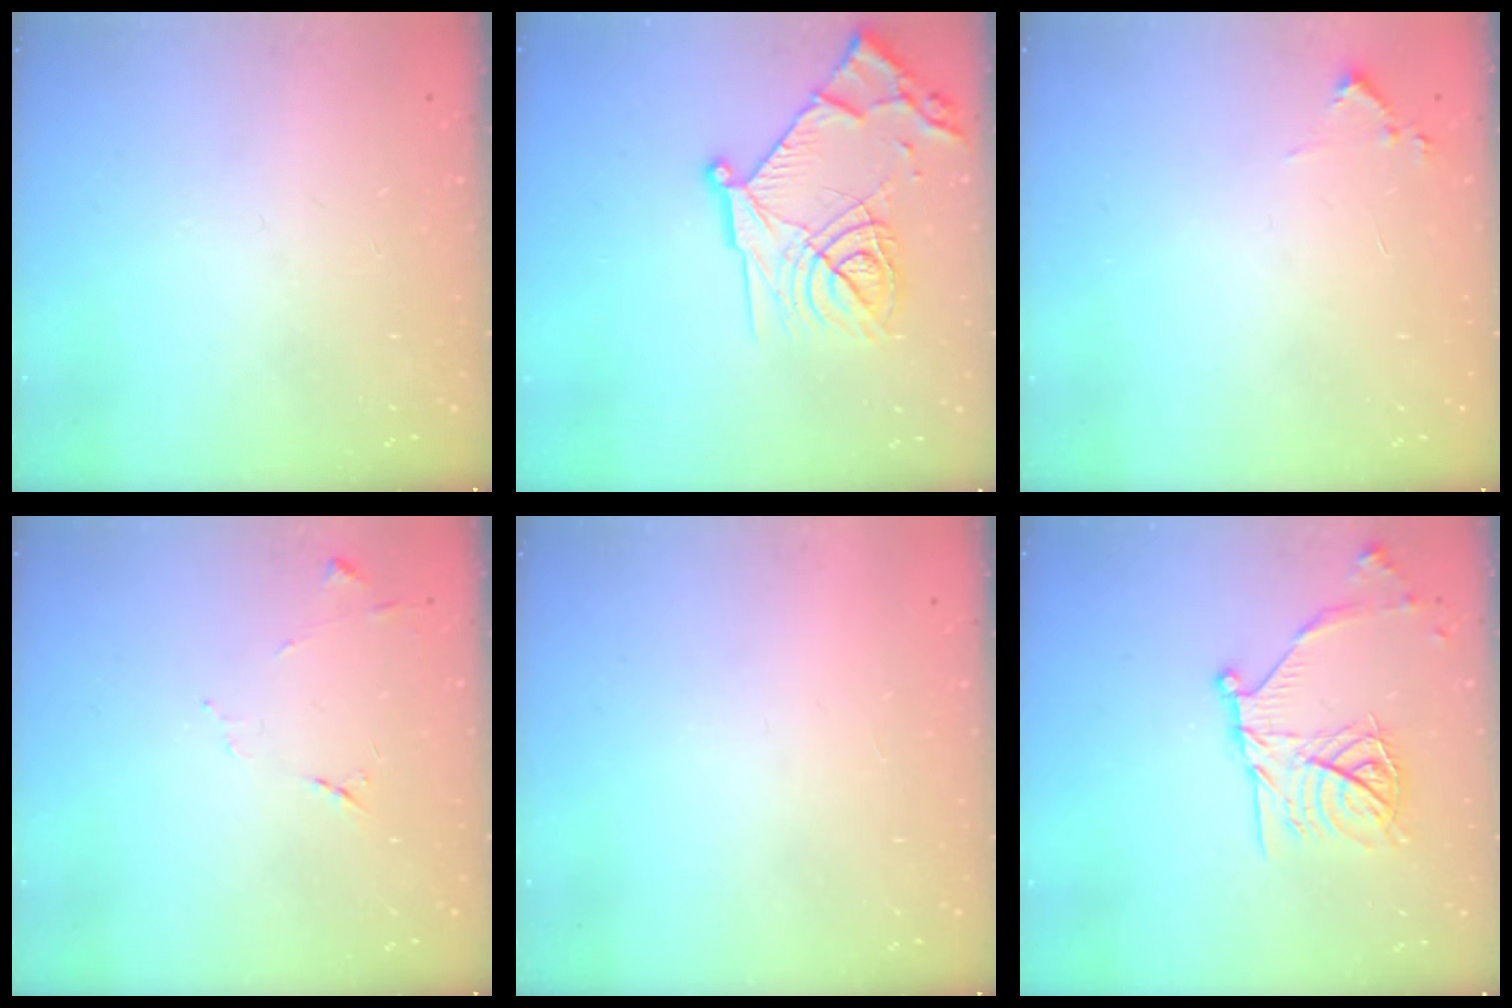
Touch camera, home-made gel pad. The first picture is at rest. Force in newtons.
{"total": 20.3, "press": 20.2, "slide": 1.9}
{"total": 5.7, "press": 5.7, "slide": 0.6}
{"total": 7.1, "press": 7.1, "slide": 0.7}
{"total": 1.5, "press": 1.5, "slide": 0.1}
{"total": 18.2, "press": 18.2, "slide": 1.2}